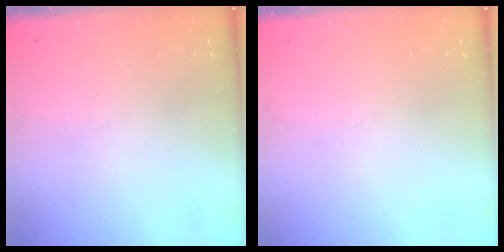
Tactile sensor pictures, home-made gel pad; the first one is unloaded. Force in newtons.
{"total": 0.0}